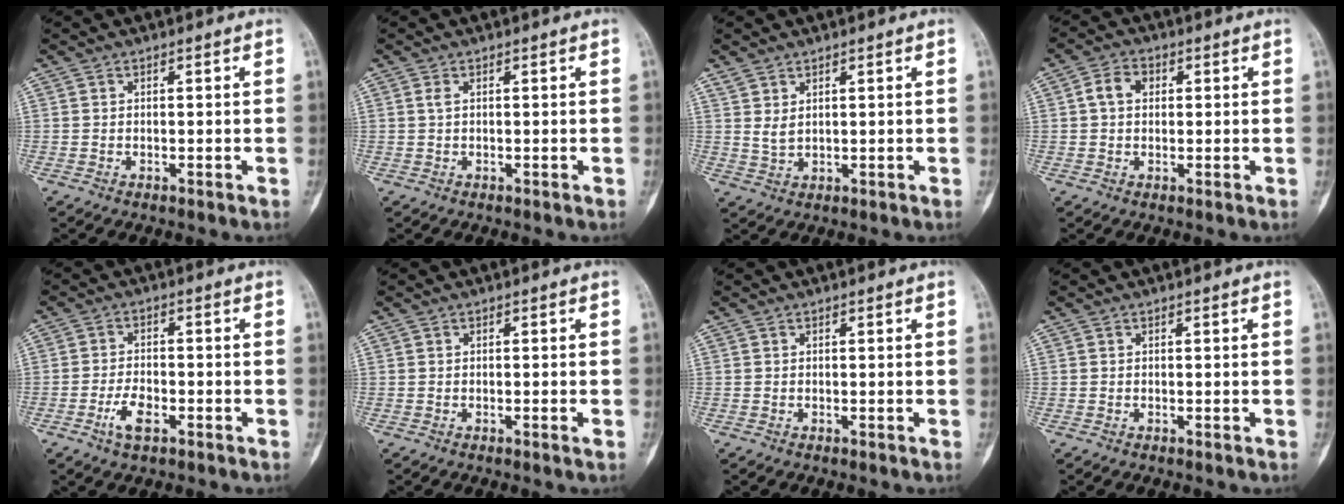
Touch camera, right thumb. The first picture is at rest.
{"total": 0.7, "force": [0.2, 0.2, 0.7], "torque": [-0.021, 0.003, 0.004]}
{"total": 2.3, "force": [1.3, 1.2, 1.5], "torque": [-0.029, -0.009, 0.034]}
{"total": 4.2, "force": [0.8, 3.2, 2.7], "torque": [-0.044, 0.012, 0.009]}
{"total": 4.8, "force": [-2.3, 2.3, 3.6], "torque": [-0.068, 0.012, -0.043]}
{"total": 0.7, "force": [-0.3, 0.0, 0.7], "torque": [-0.015, 0.002, -0.003]}
{"total": 0.0}
{"total": 0.0}